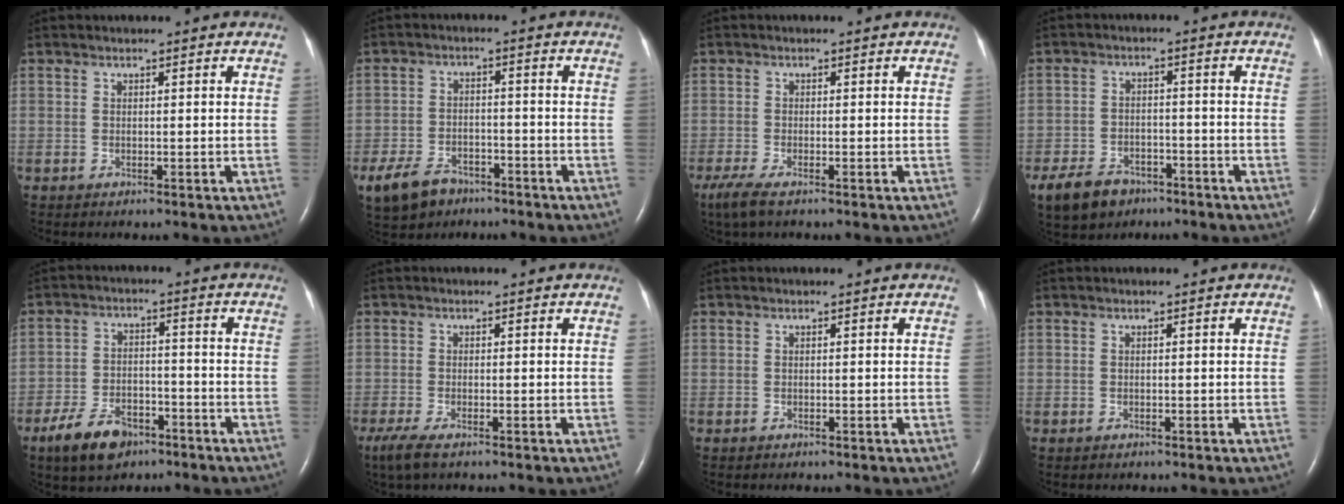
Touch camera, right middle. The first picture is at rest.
{"total": 7.8, "force": [-5.2, 4.7, 3.5], "torque": [-0.082, -0.003, -0.086]}
{"total": 3.9, "force": [-2.7, 0.7, 2.8], "torque": [-0.062, -0.014, -0.049]}
{"total": 8.2, "force": [-5.6, 5.0, 3.3], "torque": [-0.072, -0.001, -0.091]}
{"total": 7.9, "force": [-5.3, 4.0, 4.3], "torque": [-0.092, -0.003, -0.090]}
{"total": 3.9, "force": [-2.6, 0.8, 2.7], "torque": [-0.061, -0.013, -0.047]}
{"total": 0.0}
{"total": 0.0}